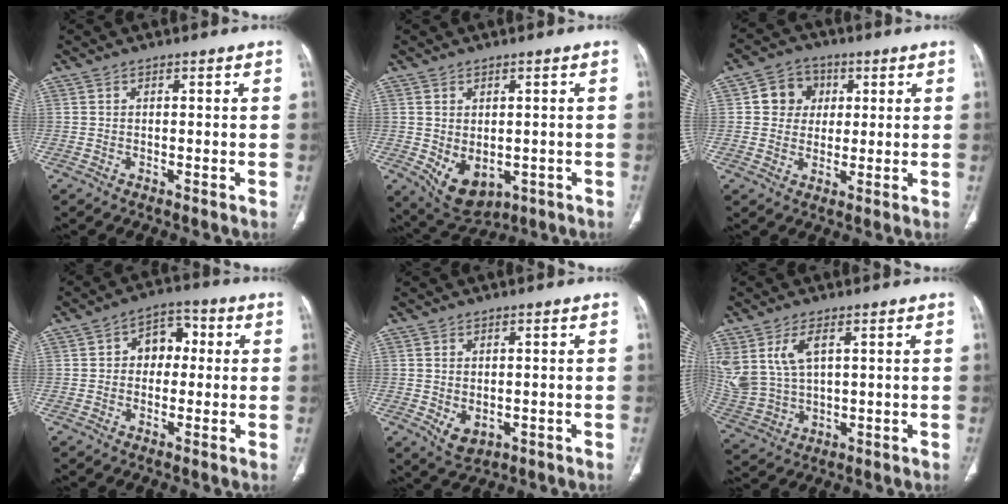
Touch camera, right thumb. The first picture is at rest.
{"total": 8.1, "force": [-1.7, 5.5, 5.8], "torque": [-0.078, -0.006, -0.001]}
{"total": 7.3, "force": [1.7, 6.6, 2.6], "torque": [-0.002, 0.003, 0.023]}
{"total": 7.1, "force": [0.7, 5.3, 4.7], "torque": [-0.034, 0.021, 0.003]}
{"total": 4.2, "force": [-0.7, 3.0, 2.9], "torque": [-0.042, -0.005, 0.005]}
{"total": 11.1, "force": [4.2, 6.3, 8.0], "torque": [-0.182, -0.010, 0.101]}